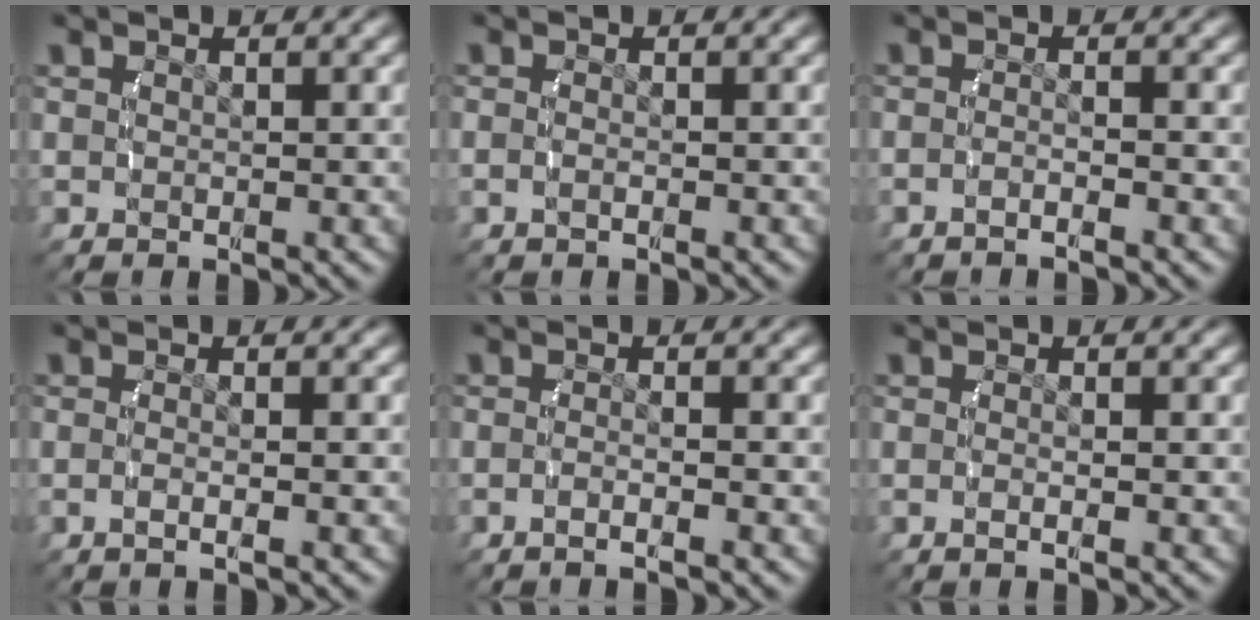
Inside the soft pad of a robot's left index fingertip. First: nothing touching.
{"total": 1.1, "force": [-0.7, 0.4, 0.7], "torque": [-0.027, -0.006, -0.011]}
{"total": 1.9, "force": [-1.6, 0.0, 1.0], "torque": [-0.021, -0.001, -0.029]}
{"total": 1.6, "force": [-0.9, -0.2, 1.3], "torque": [-0.035, -0.008, -0.012]}
{"total": 2.0, "force": [-1.5, -0.1, 1.3], "torque": [-0.029, -0.002, -0.026]}
{"total": 1.3, "force": [-0.8, -0.1, 1.1], "torque": [-0.028, -0.006, -0.011]}